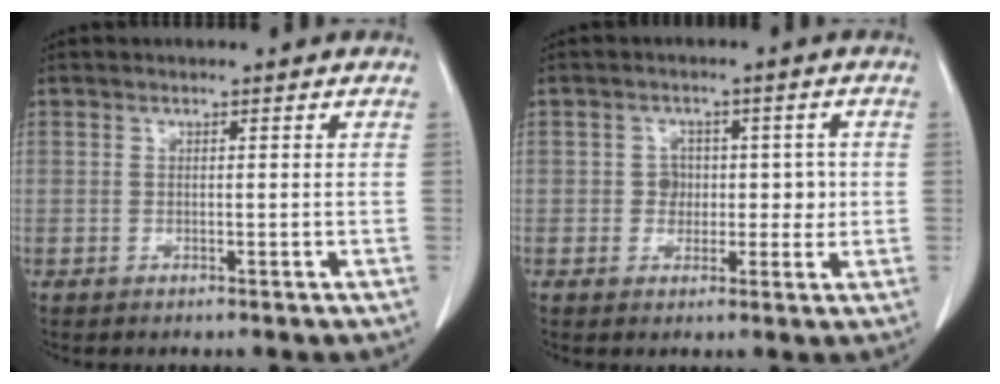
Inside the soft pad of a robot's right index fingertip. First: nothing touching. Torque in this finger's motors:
{"motor_torque": [0.09, -0.03, 0.00, 0.01]}